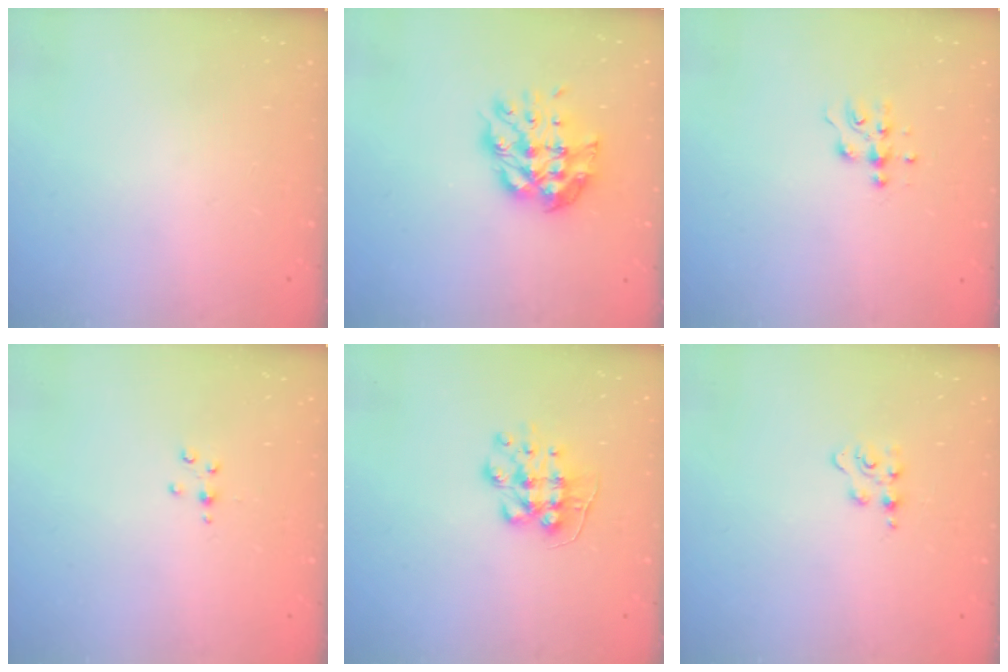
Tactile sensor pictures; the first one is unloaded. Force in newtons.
{"total": 11.1, "press": 11.0, "slide": 0.9}
{"total": 6.4, "press": 6.3, "slide": 0.6}
{"total": 3.0, "press": 3.0, "slide": 0.3}
{"total": 8.3, "press": 8.3, "slide": 0.2}
{"total": 4.0, "press": 3.9, "slide": 0.5}